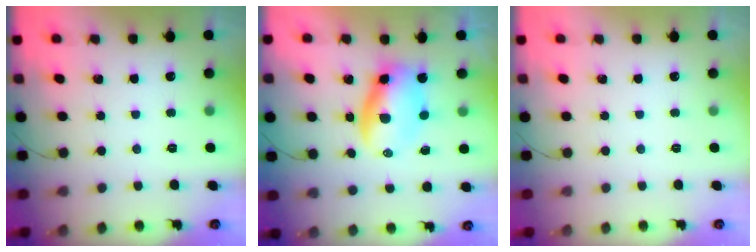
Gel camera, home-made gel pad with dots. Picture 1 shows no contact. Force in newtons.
{"total": 7.1, "press": 6.8, "slide": 2.0}
{"total": 0.0}